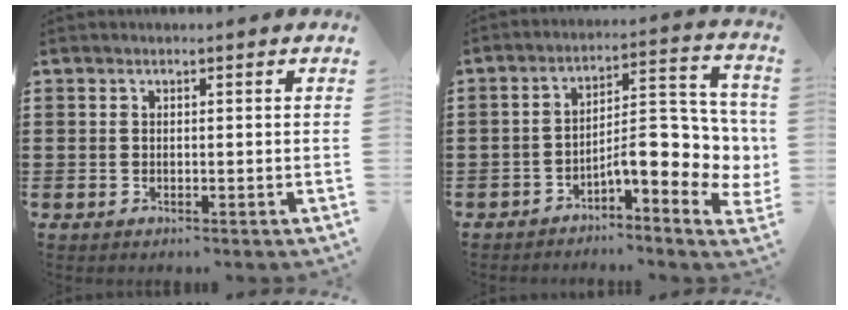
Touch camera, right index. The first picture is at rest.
{"total": 9.3, "force": [-2.7, 3.5, 8.2], "torque": [-0.108, -0.021, -0.054]}